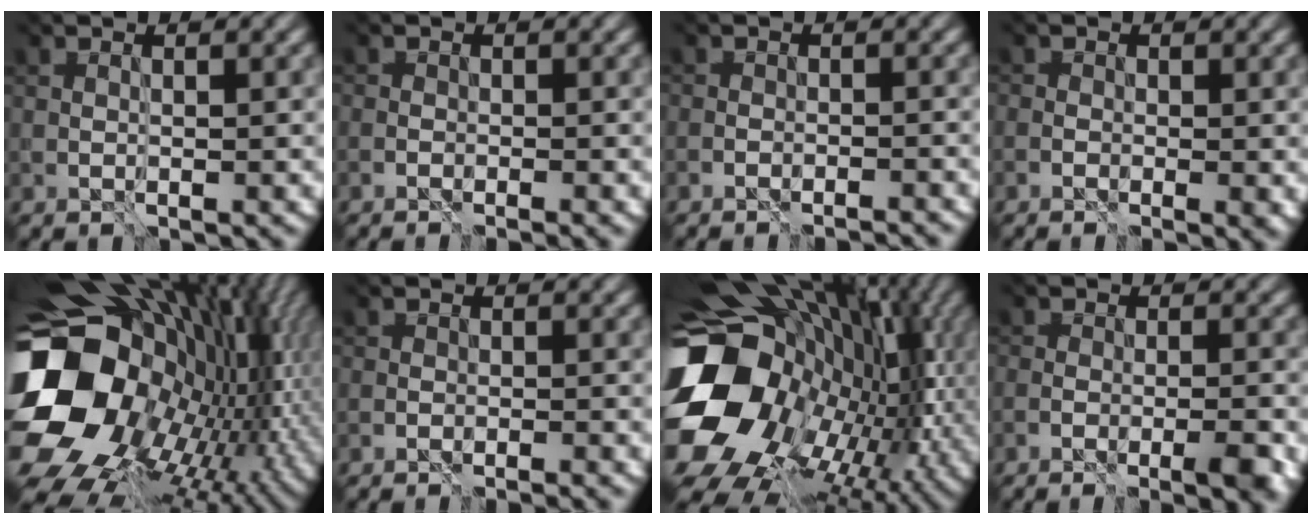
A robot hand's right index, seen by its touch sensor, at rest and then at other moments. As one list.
[{"total": 0.6, "force": [-0.6, 0.2, 0.1], "torque": [-0.002, -0.004, -0.011]}, {"total": 1.9, "force": [-1.9, 0.1, -0.1], "torque": [0.007, 0.005, -0.028]}, {"total": 1.5, "force": [-0.5, 0.9, 1.0], "torque": [-0.021, -0.005, -0.011]}, {"total": 20.0, "force": [-3.8, 15.2, 12.4], "torque": [-0.271, -0.041, -0.047]}, {"total": 1.1, "force": [-1.1, 0.1, 0.1], "torque": [0.009, -0.001, -0.018]}, {"total": 18.1, "force": [-1.4, 14.0, 11.4], "torque": [-0.237, -0.038, 0.005]}, {"total": 3.2, "force": [-2.1, 0.8, 2.3], "torque": [-0.042, -0.006, -0.033]}]